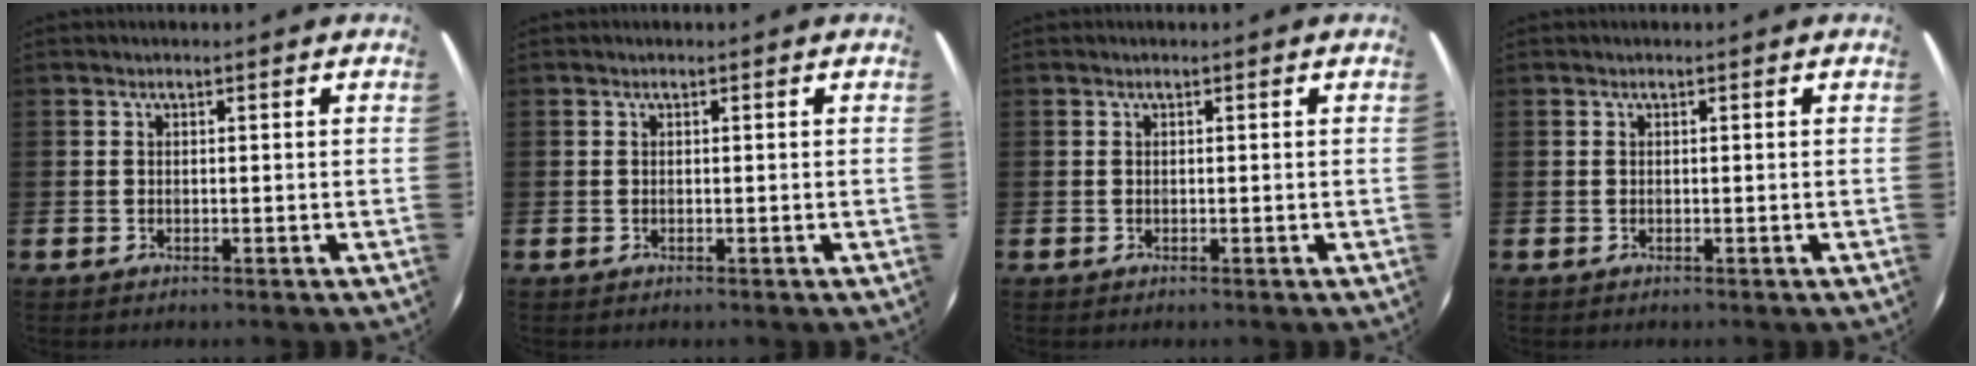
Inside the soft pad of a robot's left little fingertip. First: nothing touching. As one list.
[{"total": 0.0}, {"total": 0.0}, {"total": 0.0}]